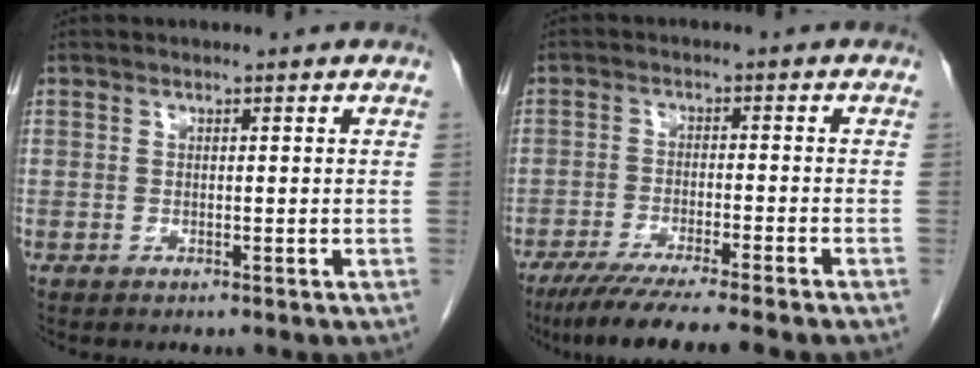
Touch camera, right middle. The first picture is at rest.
{"total": 10.1, "force": [-8.1, -0.6, 5.9], "torque": [-0.079, -0.027, -0.127]}